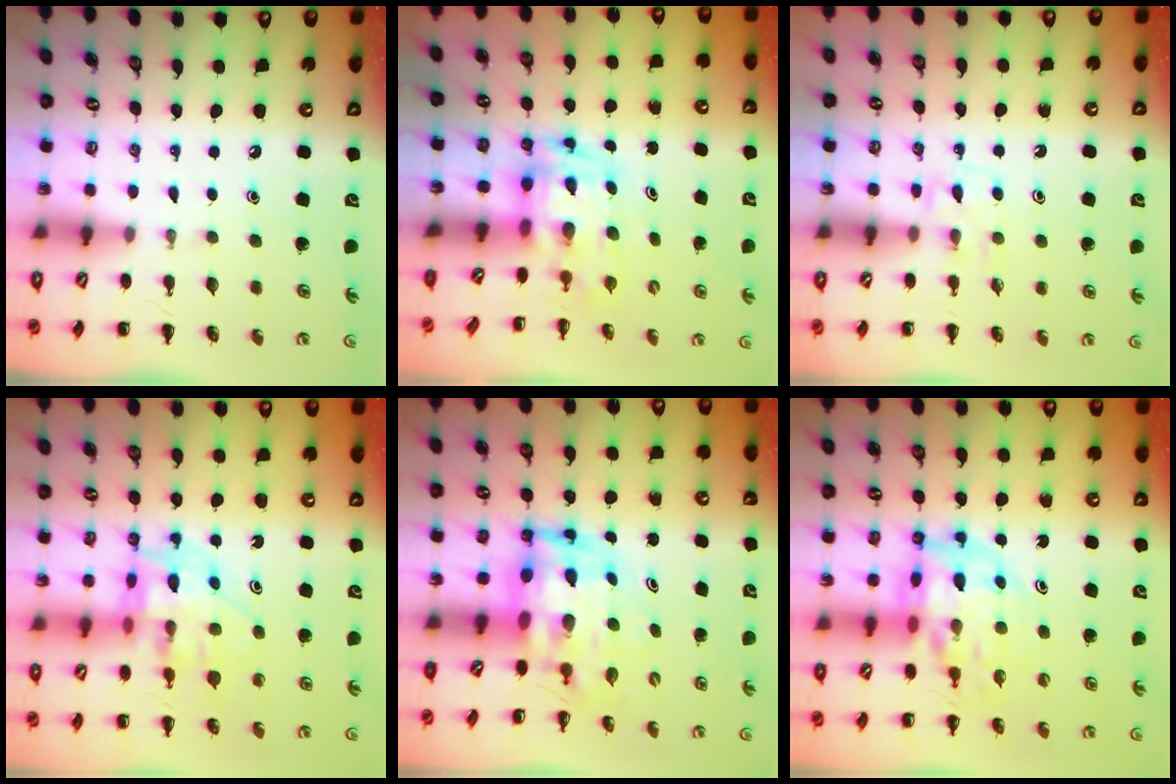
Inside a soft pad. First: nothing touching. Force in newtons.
{"total": 3.6, "press": 3.6, "slide": 0.7}
{"total": 5.9, "press": 5.7, "slide": 1.3}
{"total": 12.5, "press": 11.9, "slide": 3.7}
{"total": 5.9, "press": 5.7, "slide": 1.6}
{"total": 11.4, "press": 10.8, "slide": 3.5}